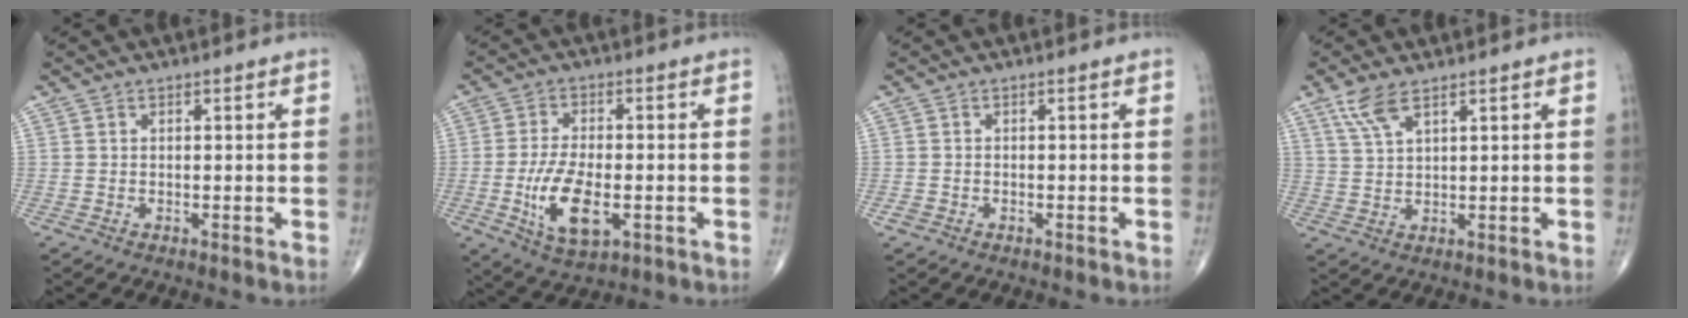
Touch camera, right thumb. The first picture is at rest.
{"total": 10.9, "force": [-2.7, 5.1, 9.3], "torque": [-0.176, -0.002, -0.042]}
{"total": 1.1, "force": [-0.6, 0.8, 0.4], "torque": [-0.010, 0.003, -0.011]}
{"total": 5.2, "force": [3.2, 1.7, 3.6], "torque": [-0.081, -0.003, 0.073]}